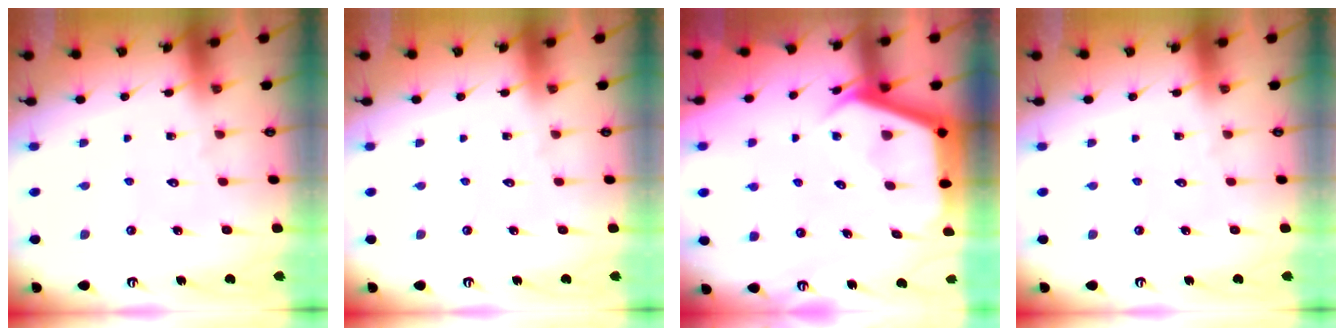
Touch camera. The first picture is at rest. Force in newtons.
{"total": 0.0}
{"total": 5.4, "press": 5.4, "slide": 0.4}
{"total": 0.0}